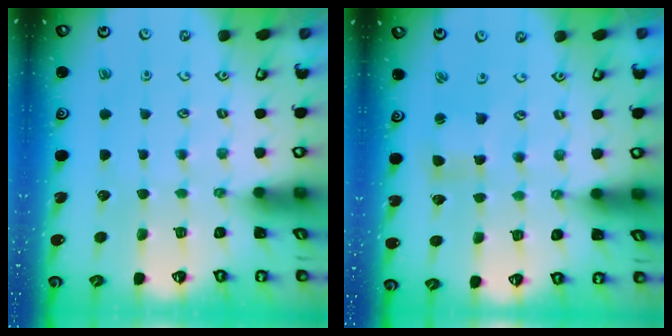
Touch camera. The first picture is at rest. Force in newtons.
{"total": 1.1, "press": 1.0, "slide": 0.2}